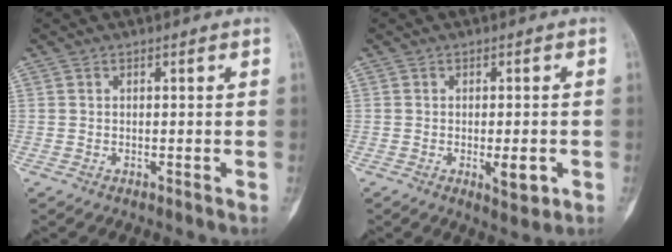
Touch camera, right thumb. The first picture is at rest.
{"total": 4.5, "force": [-1.2, 1.6, 4.1], "torque": [-0.055, -0.005, -0.009]}